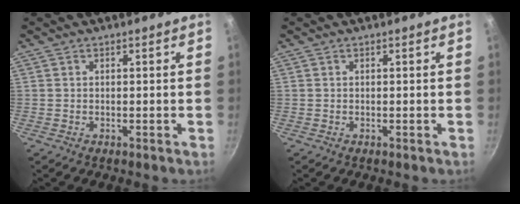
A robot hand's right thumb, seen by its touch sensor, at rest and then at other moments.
{"total": 0.0}